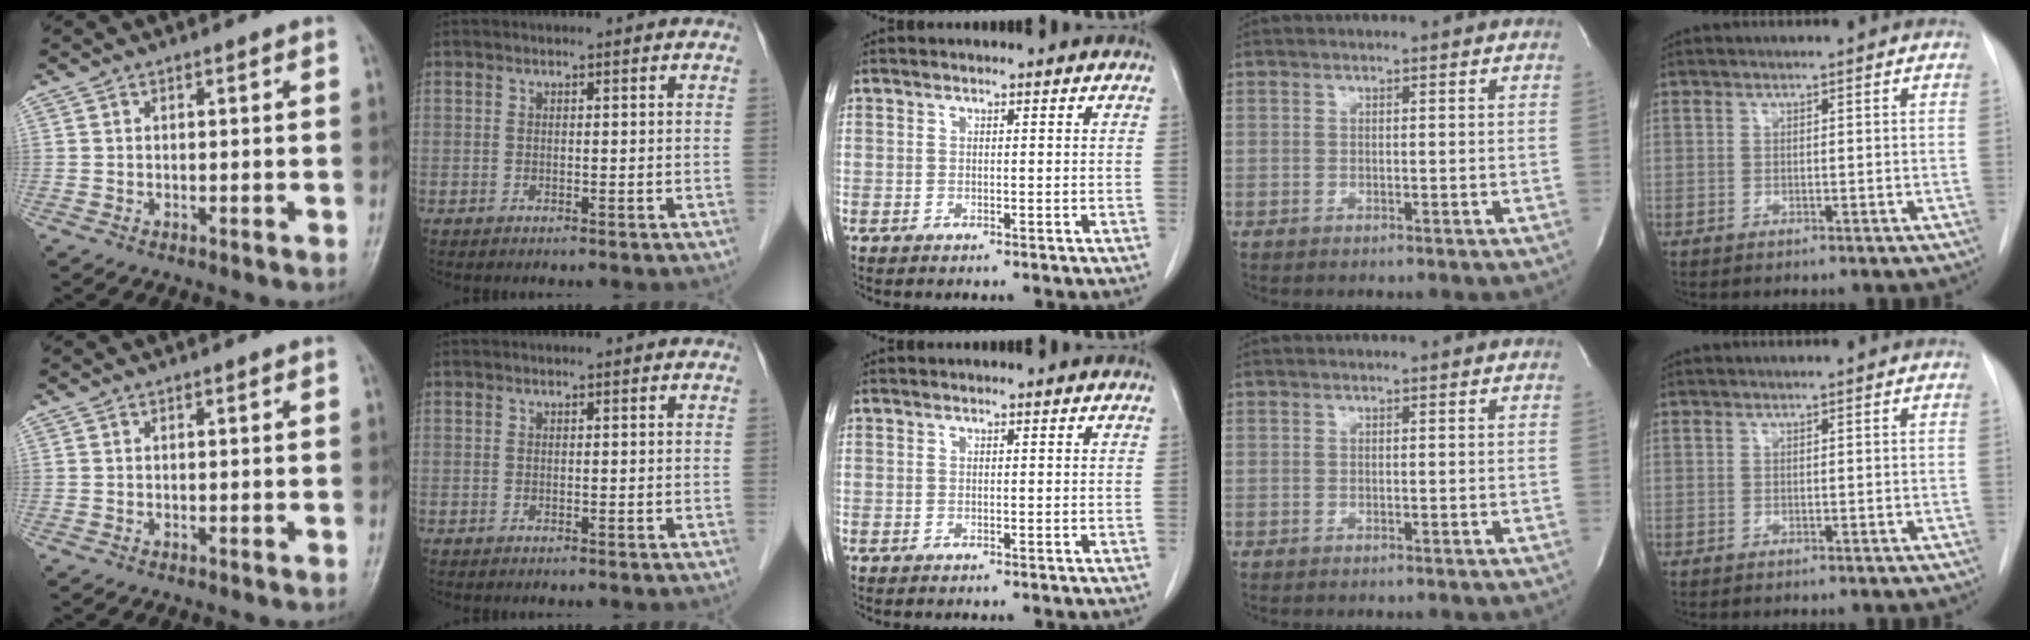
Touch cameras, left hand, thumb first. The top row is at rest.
{}